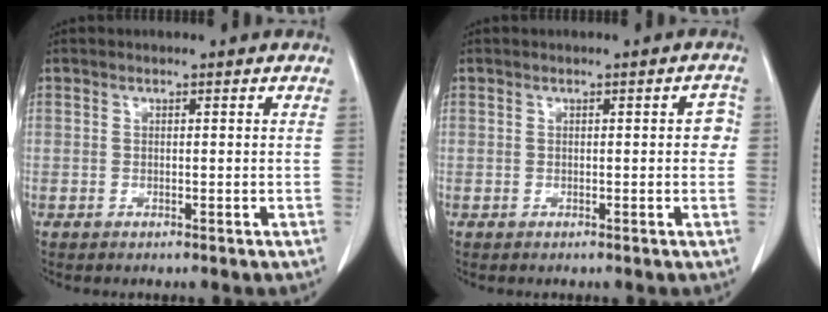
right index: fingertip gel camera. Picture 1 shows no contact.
{"total": 1.9, "force": [0.1, 0.8, 1.7], "torque": [-0.007, 0.007, -0.002]}